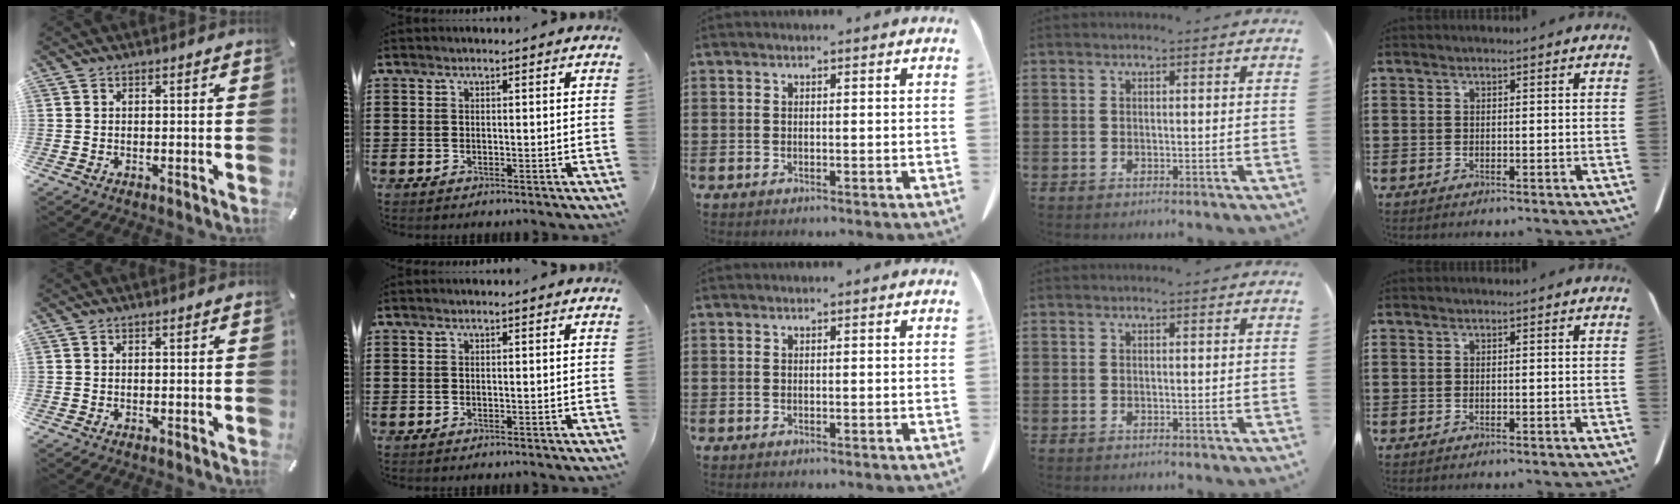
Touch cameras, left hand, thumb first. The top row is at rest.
{}